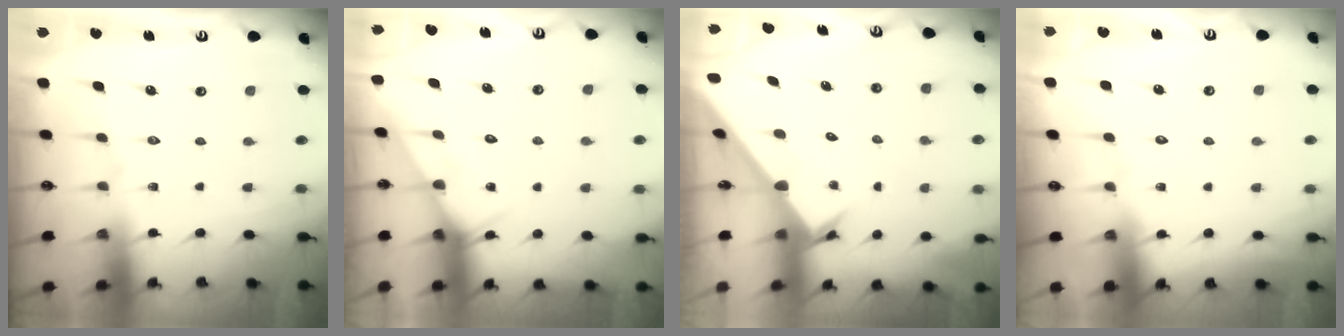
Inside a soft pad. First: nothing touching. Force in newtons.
{"total": 7.2, "press": 7.2, "slide": 0.6}
{"total": 2.6, "press": 2.6, "slide": 0.3}
{"total": 2.9, "press": 2.9, "slide": 0.4}